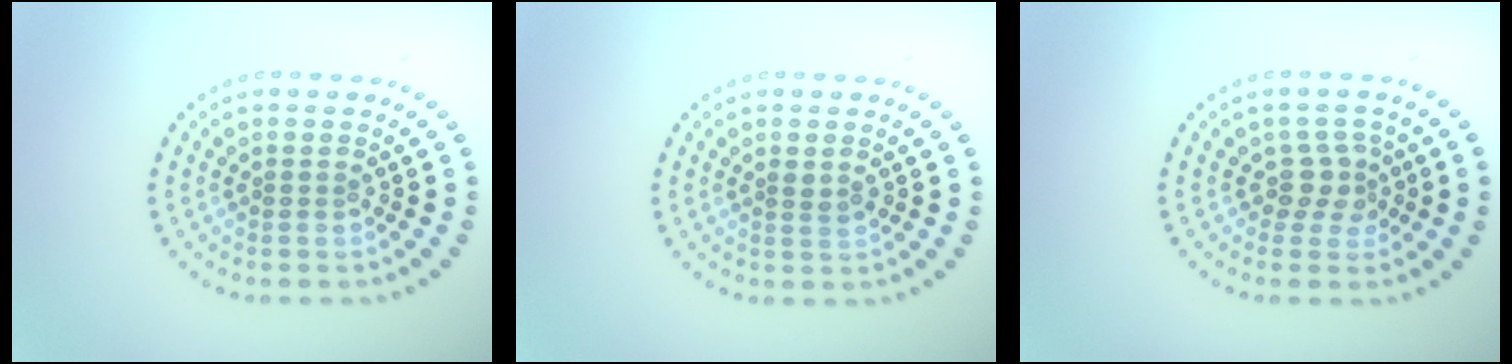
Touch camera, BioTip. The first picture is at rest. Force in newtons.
{"total": 1.0, "press": 0.9, "slide": 0.4}
{"total": 2.2, "press": 1.7, "slide": 1.4}